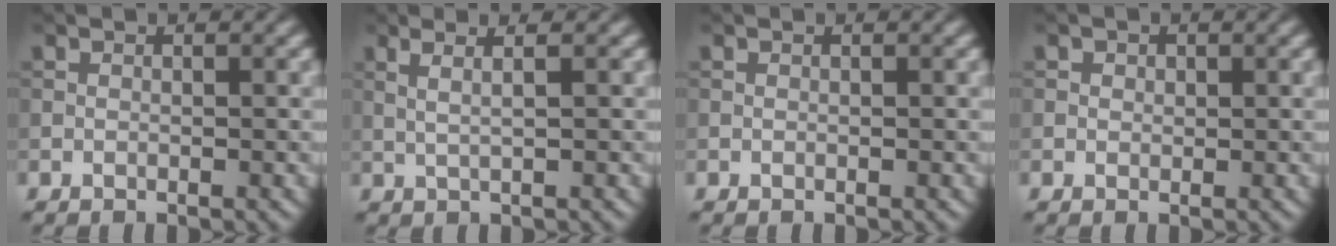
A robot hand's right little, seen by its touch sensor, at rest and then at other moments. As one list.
[{"total": 3.1, "force": [1.5, 1.2, 2.5], "torque": [-0.027, 0.010, 0.000]}, {"total": 0.0}, {"total": 0.7, "force": [0.2, 0.6, 0.2], "torque": [-0.002, -0.002, 0.001]}]